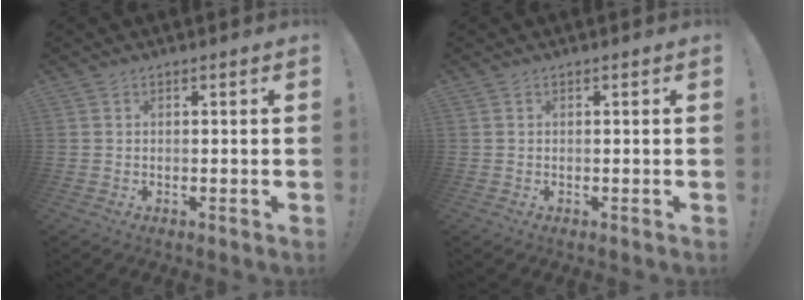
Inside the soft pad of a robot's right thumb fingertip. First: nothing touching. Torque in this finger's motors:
{"motor_torque": [0.00, 0.00, 0.10, -0.09, 0.01]}